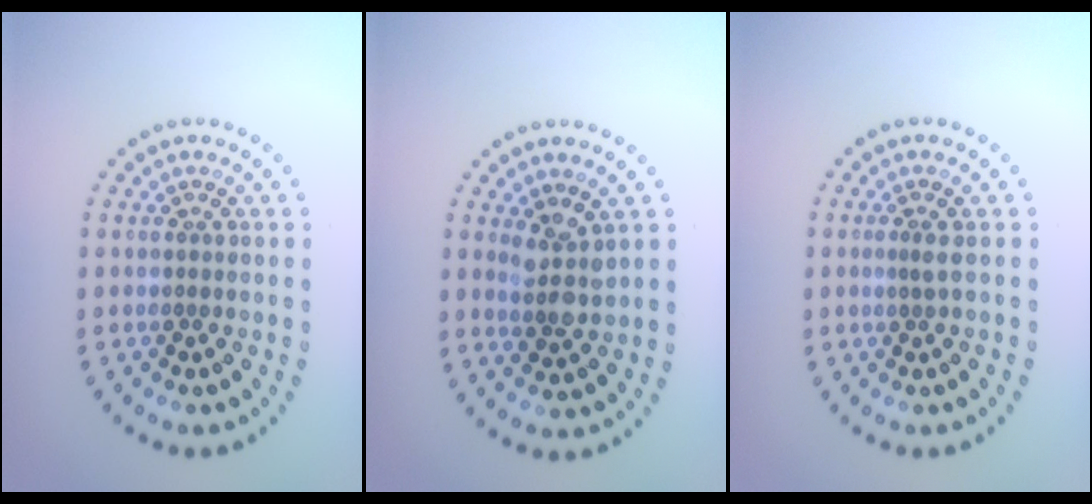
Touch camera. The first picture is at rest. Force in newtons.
{"total": 2.4, "press": 2.2, "slide": 1.1}
{"total": 0.6, "press": 0.3, "slide": 0.5}